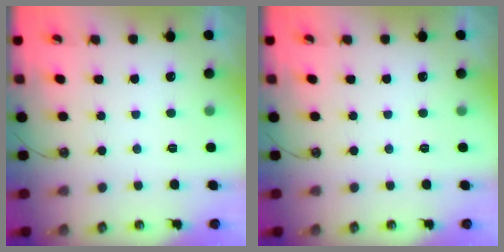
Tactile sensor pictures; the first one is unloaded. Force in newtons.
{"total": 0.0}